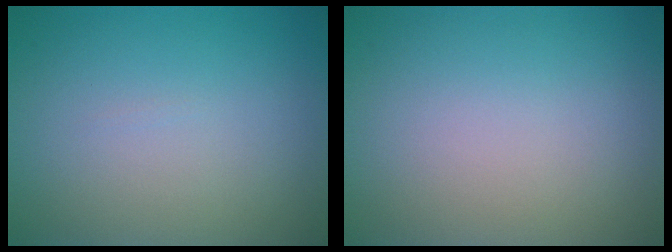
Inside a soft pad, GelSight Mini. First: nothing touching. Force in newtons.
{"total": 0.0}